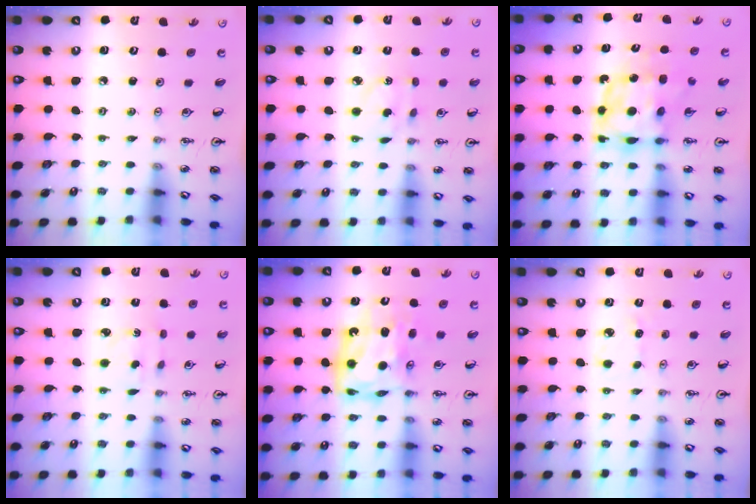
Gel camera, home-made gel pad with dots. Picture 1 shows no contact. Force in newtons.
{"total": 3.5, "press": 3.4, "slide": 0.8}
{"total": 7.9, "press": 7.9, "slide": 0.8}
{"total": 1.9, "press": 1.9, "slide": 0.4}
{"total": 11.3, "press": 11.3, "slide": 1.0}
{"total": 4.6, "press": 4.5, "slide": 0.7}